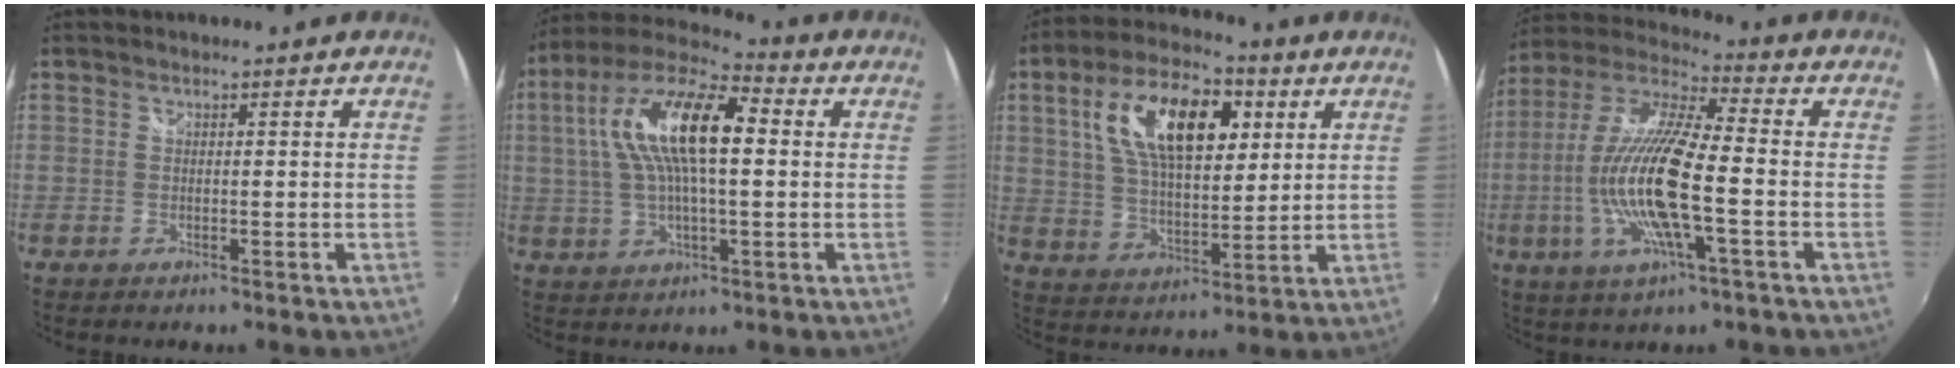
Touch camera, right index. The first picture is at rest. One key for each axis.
{"total": 17.3, "fx": 3.0, "fy": 6.1, "fz": 15.8, "tx": -0.299, "ty": 0.024, "tz": 0.039}
{"total": 17.4, "fx": 6.0, "fy": 8.4, "fz": 14.0, "tx": -0.254, "ty": 0.028, "tz": 0.106}
{"total": 18.1, "fx": -3.6, "fy": 3.5, "fz": 17.5, "tx": -0.338, "ty": -0.013, "tz": -0.071}